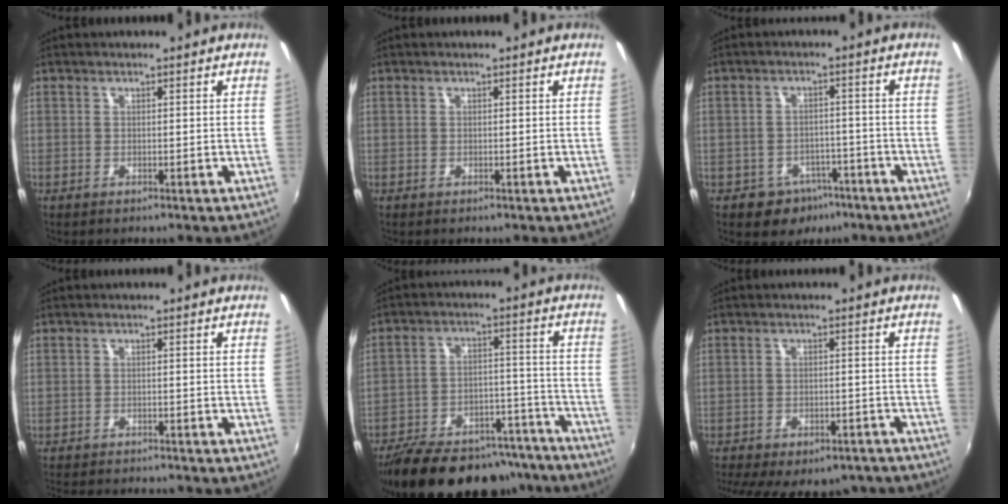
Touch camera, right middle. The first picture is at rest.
{"total": 0.0}
{"total": 6.3, "force": [-4.0, 4.7, 1.4], "torque": [-0.031, 0.017, -0.044]}
{"total": 8.6, "force": [-7.9, 1.2, 3.0], "torque": [-0.075, -0.016, -0.120]}
{"total": 26.5, "force": [-22.0, 9.9, 10.9], "torque": [-0.210, 0.010, -0.296]}
{"total": 17.0, "force": [-13.7, 6.7, 7.5], "torque": [-0.159, -0.020, -0.167]}